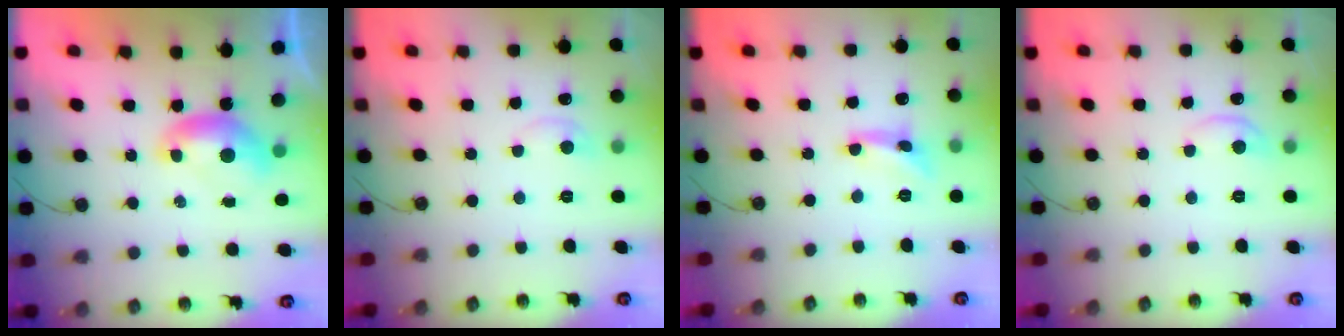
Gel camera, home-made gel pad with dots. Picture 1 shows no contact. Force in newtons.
{"total": 0.8, "press": 0.2, "slide": 0.8}
{"total": 1.3, "press": 1.3, "slide": 0.1}
{"total": 1.4, "press": 1.3, "slide": 0.5}